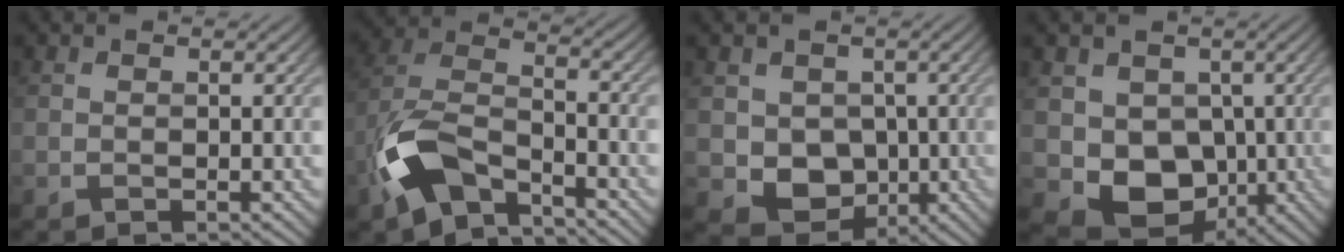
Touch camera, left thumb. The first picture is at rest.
{"total": 10.6, "force": [-6.0, 4.6, 7.3], "torque": [-0.162, -0.002, -0.138]}
{"total": 6.2, "force": [-0.4, 5.4, 3.1], "torque": [-0.073, -0.020, -0.014]}
{"total": 7.0, "force": [-0.7, 5.9, 3.8], "torque": [-0.085, -0.025, -0.017]}